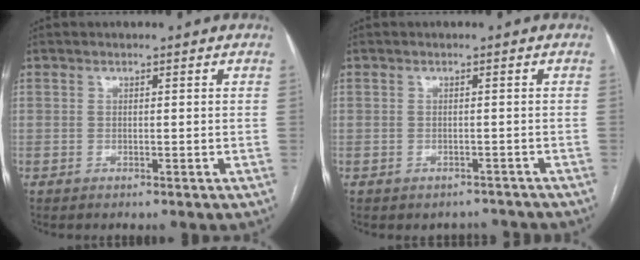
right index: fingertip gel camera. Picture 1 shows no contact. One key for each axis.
{"total": 2.6, "fx": -2.1, "fy": 1.4, "fz": -0.4, "tx": 0.007, "ty": 0.007, "tz": -0.028}